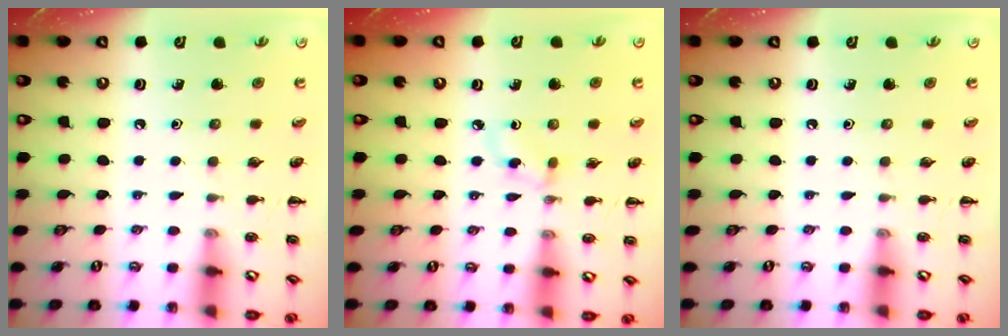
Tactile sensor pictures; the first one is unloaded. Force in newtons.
{"total": 2.8, "press": 2.6, "slide": 1.1}
{"total": 0.0}